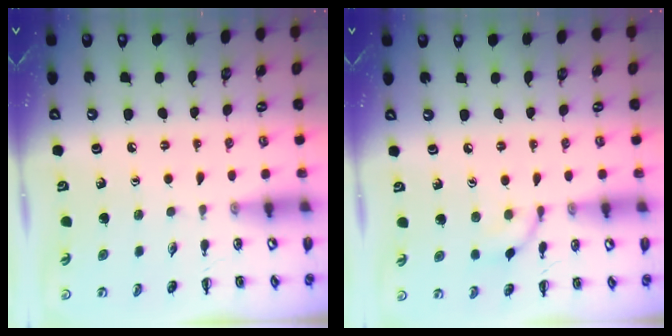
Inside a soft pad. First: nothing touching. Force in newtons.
{"total": 6.4, "press": 6.4, "slide": 0.8}